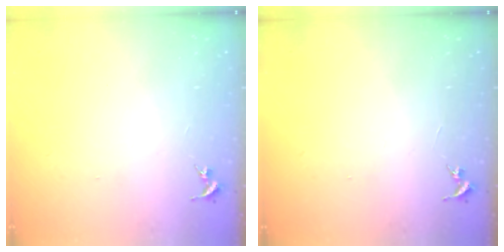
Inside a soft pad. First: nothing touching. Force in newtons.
{"total": 0.0}